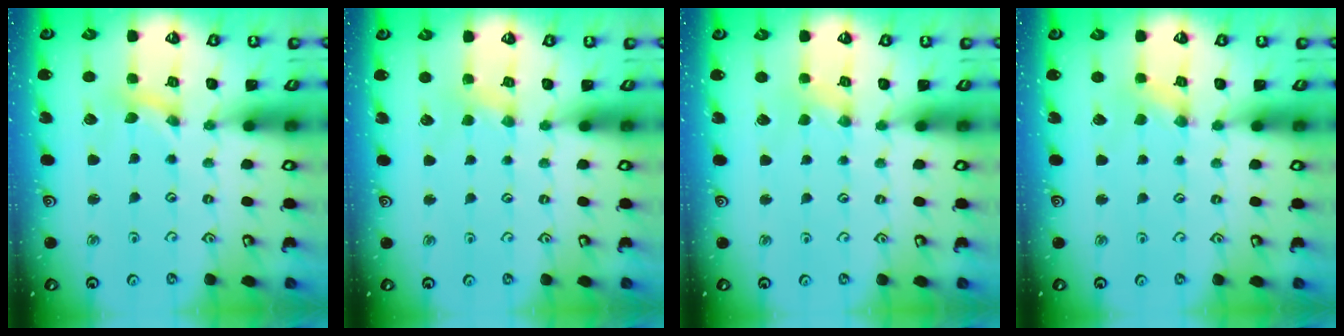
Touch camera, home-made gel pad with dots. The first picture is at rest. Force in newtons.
{"total": 2.4, "press": 2.3, "slide": 0.5}
{"total": 0.9, "press": 0.9, "slide": 0.2}
{"total": 0.0}